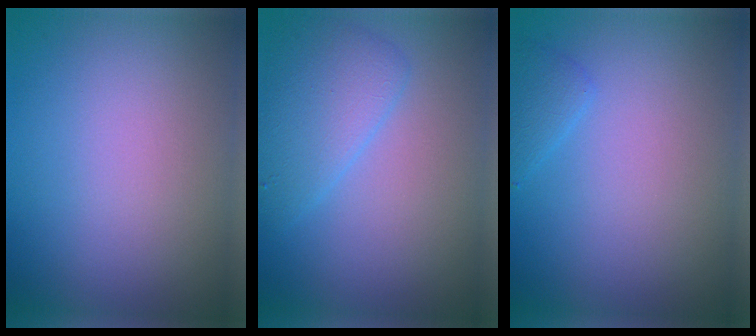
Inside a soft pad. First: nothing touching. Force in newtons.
{"total": 3.5, "press": 3.5, "slide": 0.2}
{"total": 1.1, "press": 1.1, "slide": 0.1}